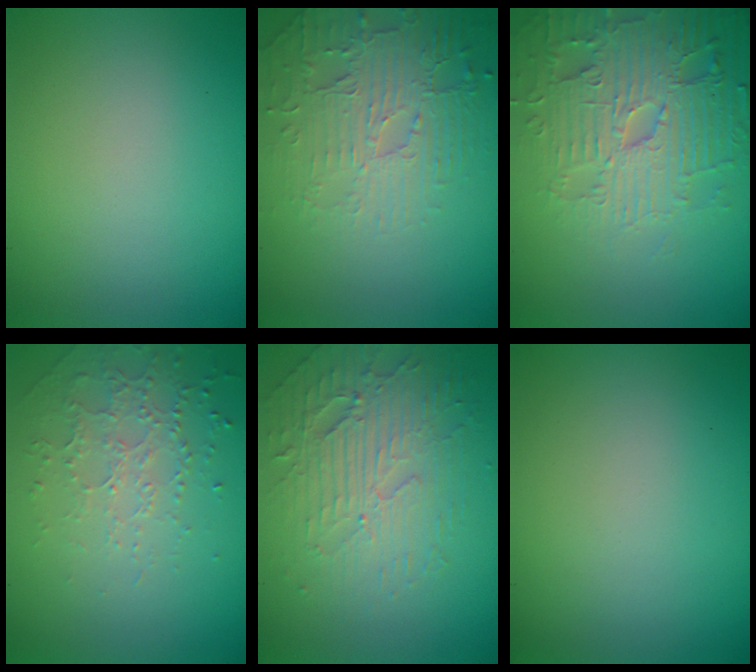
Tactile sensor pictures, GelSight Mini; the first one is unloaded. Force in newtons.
{"total": 2.8, "press": 2.5, "slide": 1.4}
{"total": 5.4, "press": 5.3, "slide": 1.3}
{"total": 1.7, "press": 1.5, "slide": 0.8}
{"total": 4.3, "press": 3.8, "slide": 2.1}
{"total": 0.0}